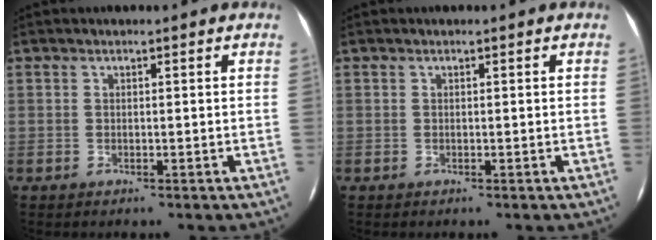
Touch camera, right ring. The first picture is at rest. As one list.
[{"total": 0.0}]